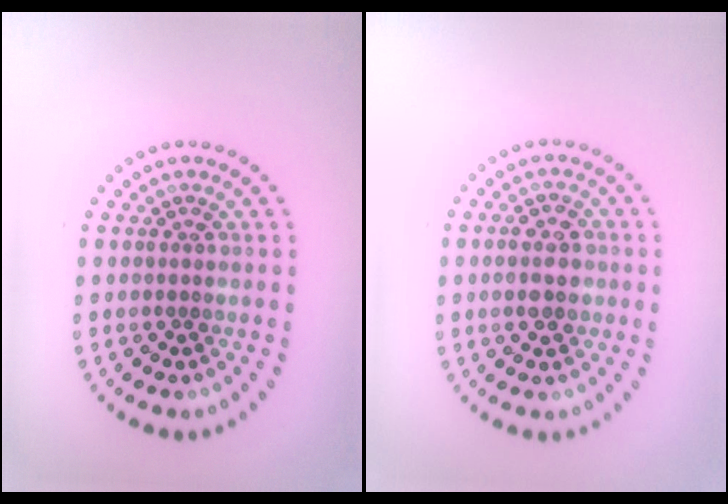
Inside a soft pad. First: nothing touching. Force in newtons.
{"total": 2.6, "press": 2.6, "slide": 0.4}